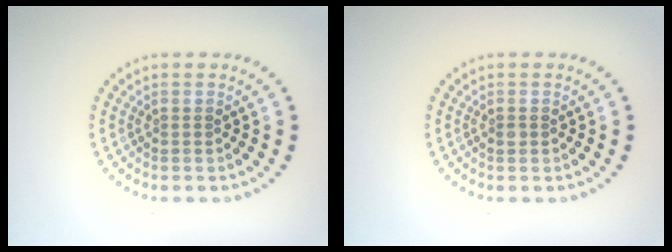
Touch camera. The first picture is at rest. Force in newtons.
{"total": 0.6, "press": 0.6, "slide": 0.1}